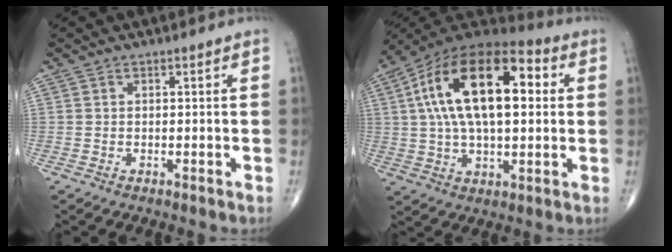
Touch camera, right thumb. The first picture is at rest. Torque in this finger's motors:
{"motor_torque": [0.80, 4.21, 2.46, 0.31, 0.54]}